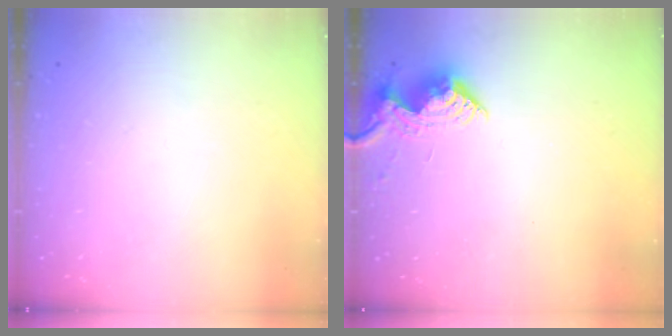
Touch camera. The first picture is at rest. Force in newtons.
{"total": 10.1, "press": 10.1, "slide": 0.4}